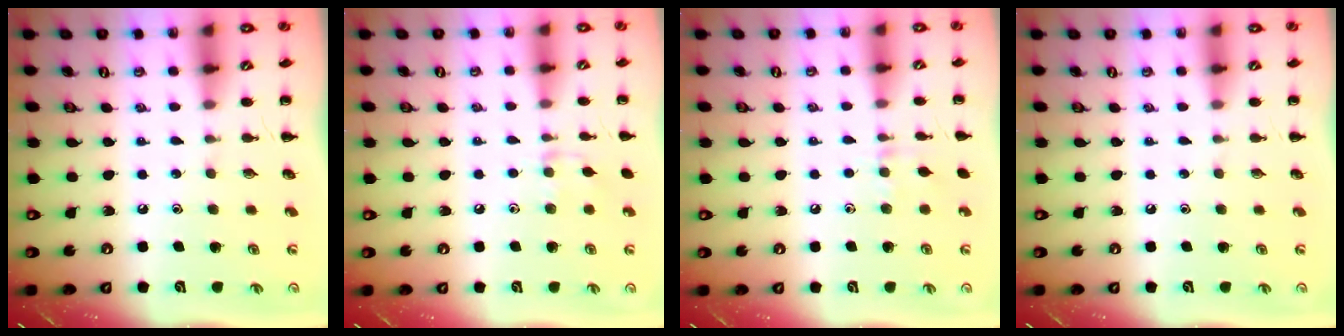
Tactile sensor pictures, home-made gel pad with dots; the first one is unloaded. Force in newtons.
{"total": 6.0, "press": 5.8, "slide": 1.7}
{"total": 5.6, "press": 5.2, "slide": 1.9}
{"total": 0.0}